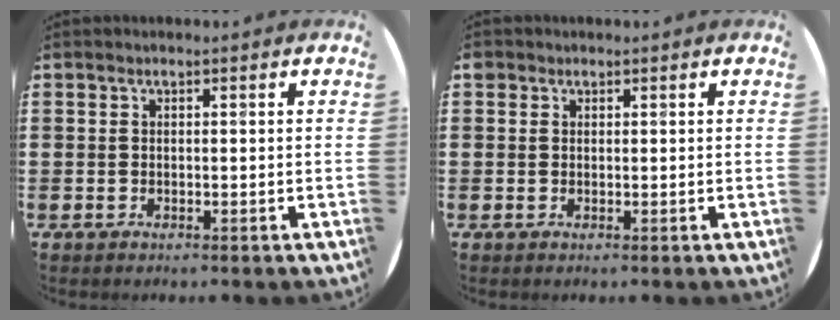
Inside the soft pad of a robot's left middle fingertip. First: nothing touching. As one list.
[{"total": 0.7, "force": [0.5, 0.5, 0.0], "torque": [-0.001, 0.003, 0.010]}]